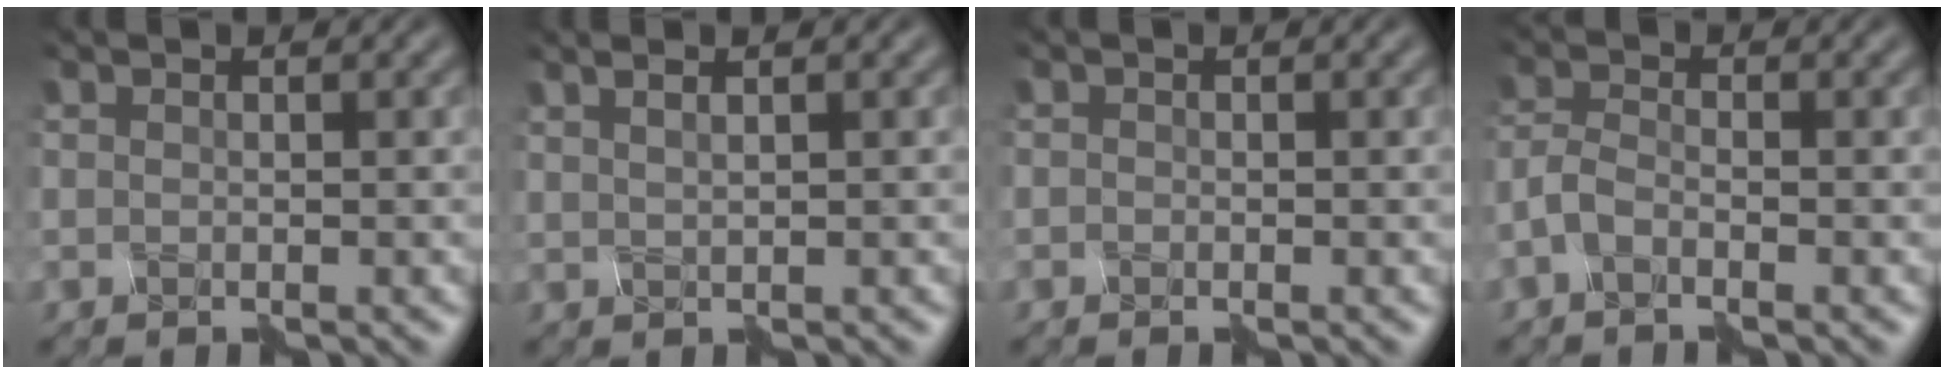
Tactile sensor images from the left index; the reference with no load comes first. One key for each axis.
{"total": 1.9, "fx": 1.2, "fy": 0.4, "fz": 1.4, "tx": -0.009, "ty": 0.009, "tz": 0.003}
{"total": 0.8, "fx": -0.7, "fy": 0.4, "fz": 0.1, "tx": 0.001, "ty": 0.000, "tz": -0.014}
{"total": 2.2, "fx": -1.8, "fy": 0.4, "fz": 1.1, "tx": -0.035, "ty": 0.005, "tz": -0.044}